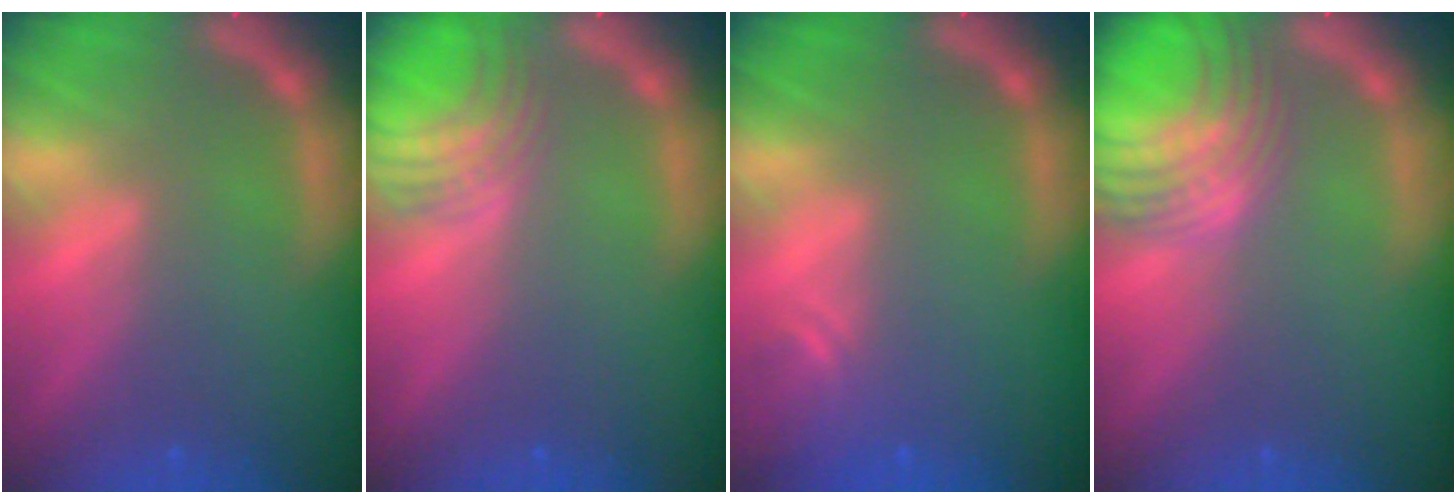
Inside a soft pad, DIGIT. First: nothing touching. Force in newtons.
{"total": 5.0}
{"total": 1.9}
{"total": 9.5}